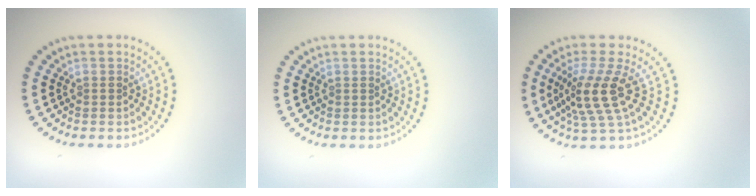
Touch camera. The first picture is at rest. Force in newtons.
{"total": 0.0}
{"total": 4.3, "press": 3.1, "slide": 3.0}